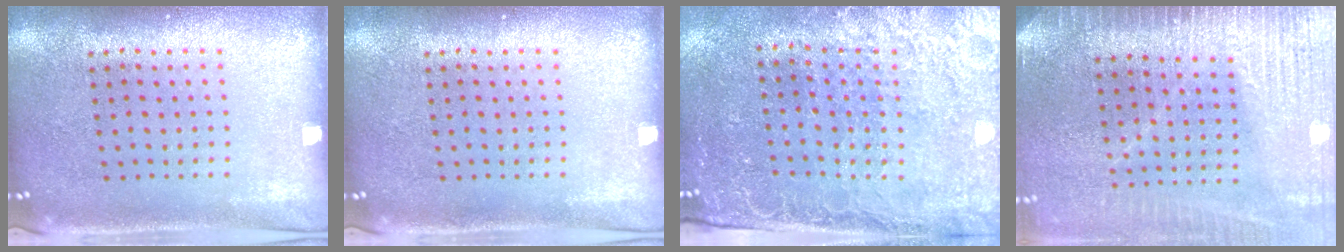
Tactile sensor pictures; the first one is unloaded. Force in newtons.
{"total": 0.0}
{"total": 2.8, "press": 2.6, "slide": 1.1}
{"total": 3.6, "press": 3.2, "slide": 1.7}